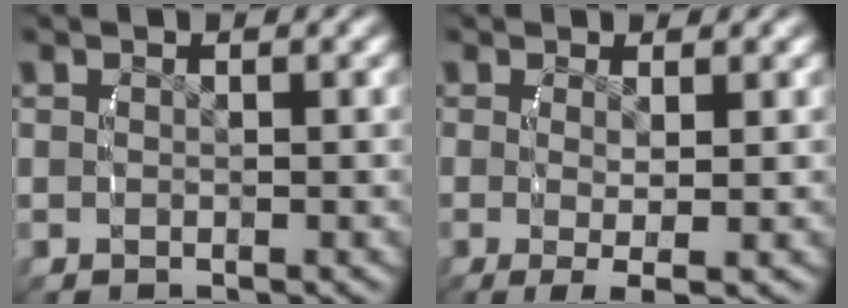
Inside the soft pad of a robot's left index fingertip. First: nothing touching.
{"total": 4.1, "force": [-2.0, 1.2, 3.4], "torque": [-0.071, -0.026, -0.015]}